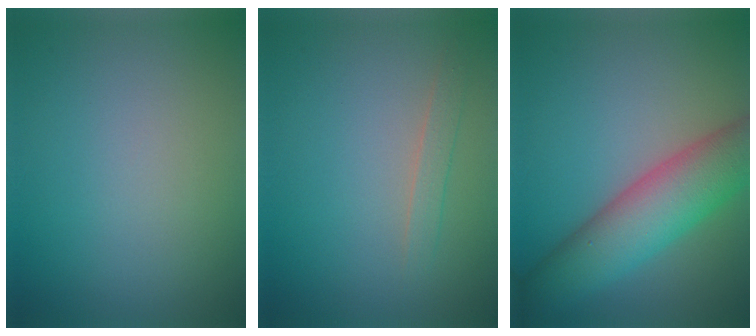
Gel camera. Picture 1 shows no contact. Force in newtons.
{"total": 1.3, "press": 1.3, "slide": 0.1}
{"total": 8.2, "press": 8.2, "slide": 0.3}